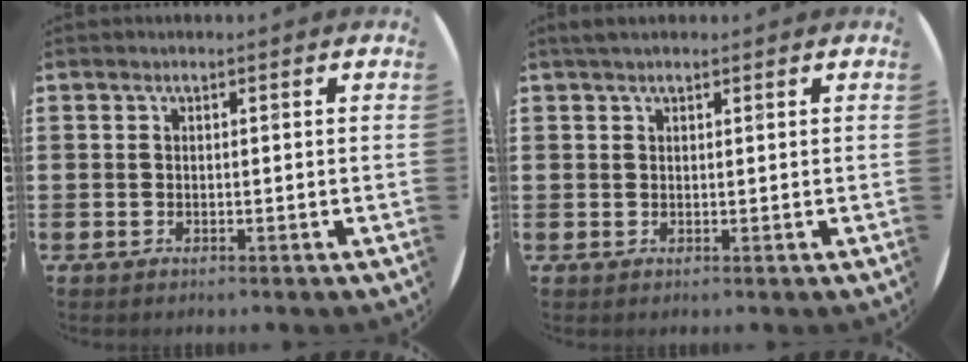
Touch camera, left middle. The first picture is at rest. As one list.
[{"total": 1.4, "force": [1.3, 0.5, 0.4], "torque": [-0.002, 0.001, 0.022]}]